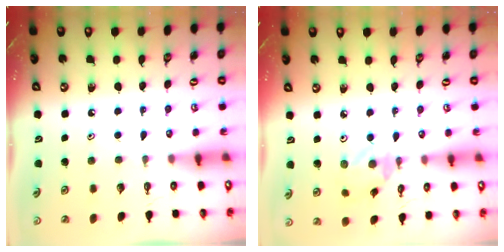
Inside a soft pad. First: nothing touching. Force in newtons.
{"total": 1.5, "press": 1.5, "slide": 0.0}